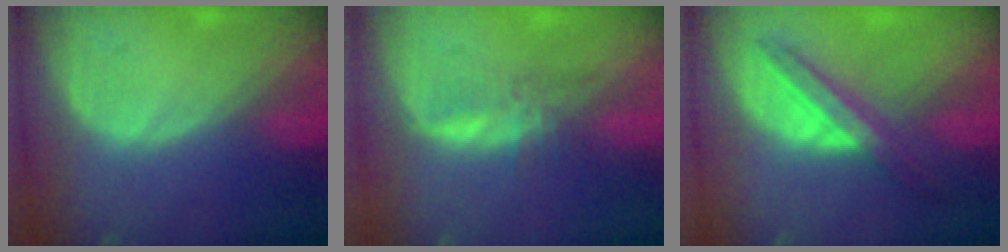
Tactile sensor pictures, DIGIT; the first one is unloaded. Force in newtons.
{"total": 3.1, "press": 3.1, "slide": 0.5}
{"total": 5.9, "press": 5.9, "slide": 0.6}